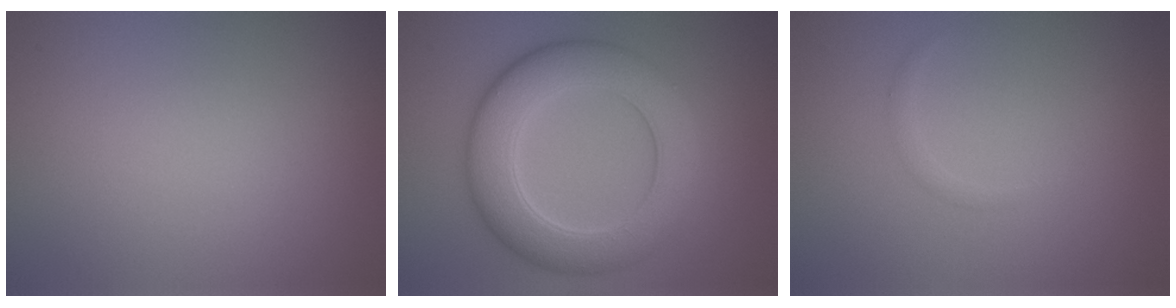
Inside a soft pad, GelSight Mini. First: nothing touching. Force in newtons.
{"total": 7.6, "press": 7.6, "slide": 0.1}
{"total": 0.7, "press": 0.7, "slide": 0.1}